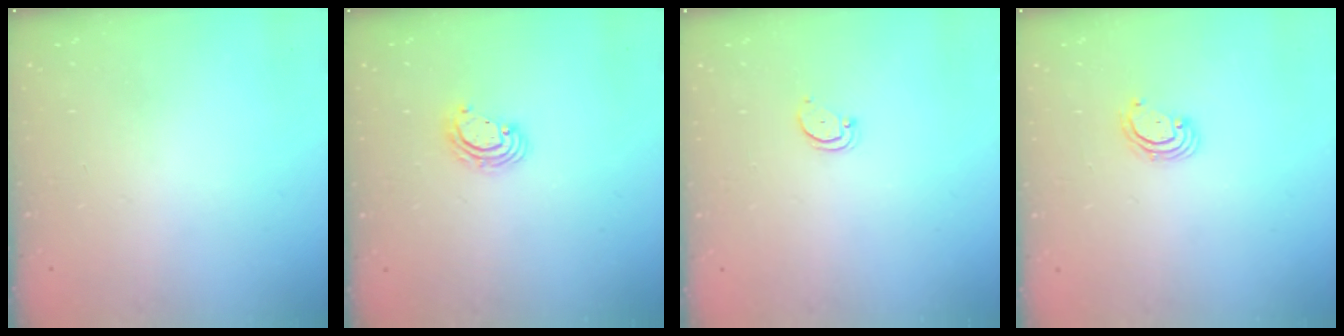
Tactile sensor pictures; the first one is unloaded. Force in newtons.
{"total": 4.6, "press": 4.6, "slide": 0.2}
{"total": 2.7, "press": 2.7, "slide": 0.2}
{"total": 3.2, "press": 3.2, "slide": 0.3}